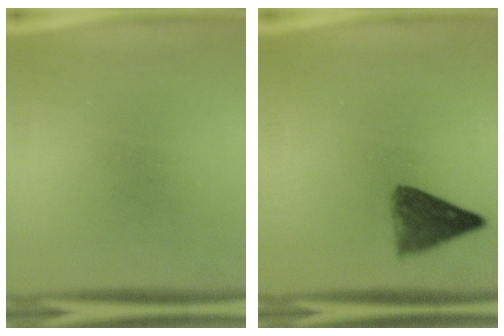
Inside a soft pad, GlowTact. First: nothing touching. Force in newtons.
{"total": 5.4}